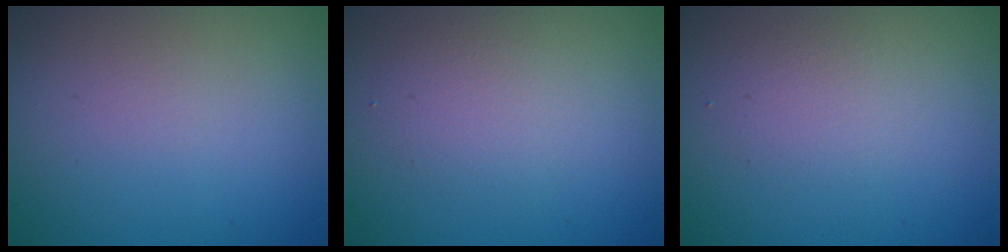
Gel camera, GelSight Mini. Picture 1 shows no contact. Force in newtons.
{"total": 2.3, "press": 2.3, "slide": 0.1}
{"total": 1.6, "press": 1.6, "slide": 0.1}